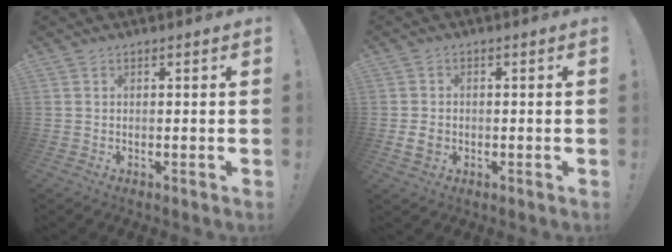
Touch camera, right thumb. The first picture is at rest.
{"total": 4.0, "force": [-0.8, 3.1, 2.4], "torque": [-0.039, -0.001, -0.015]}